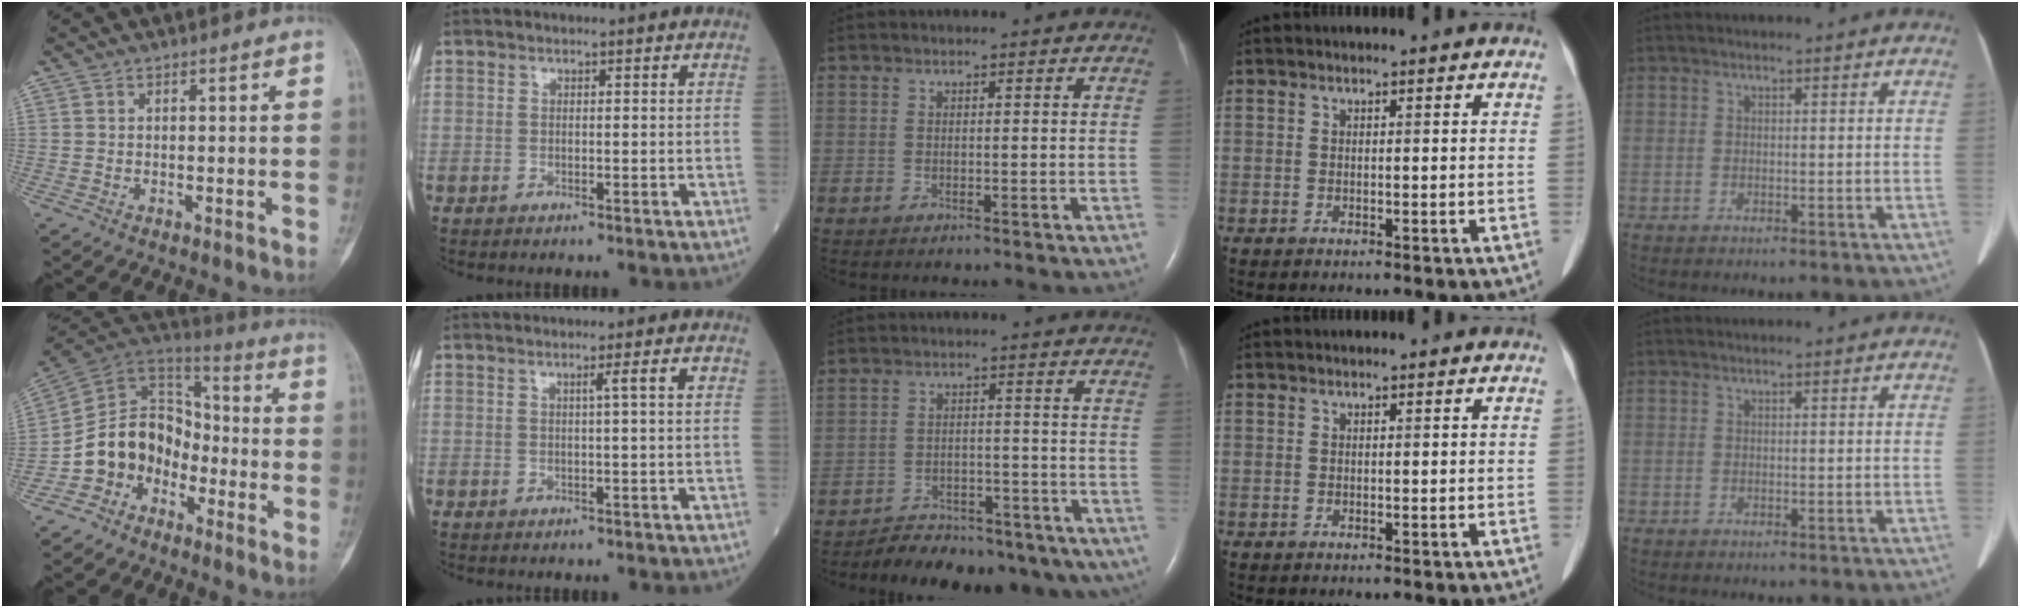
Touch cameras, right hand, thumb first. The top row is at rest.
{"thumb": {"total": 13.2, "force": [-5.8, 10.6, 5.4], "torque": [-0.061, 0.091, -0.119]}, "index": {"total": 2.0, "force": [0.4, -0.4, 1.9], "torque": [-0.029, 0.003, 0.008]}, "middle": {"total": 14.4, "force": [-11.6, 6.9, 4.9], "torque": [-0.065, 0.019, -0.146]}}